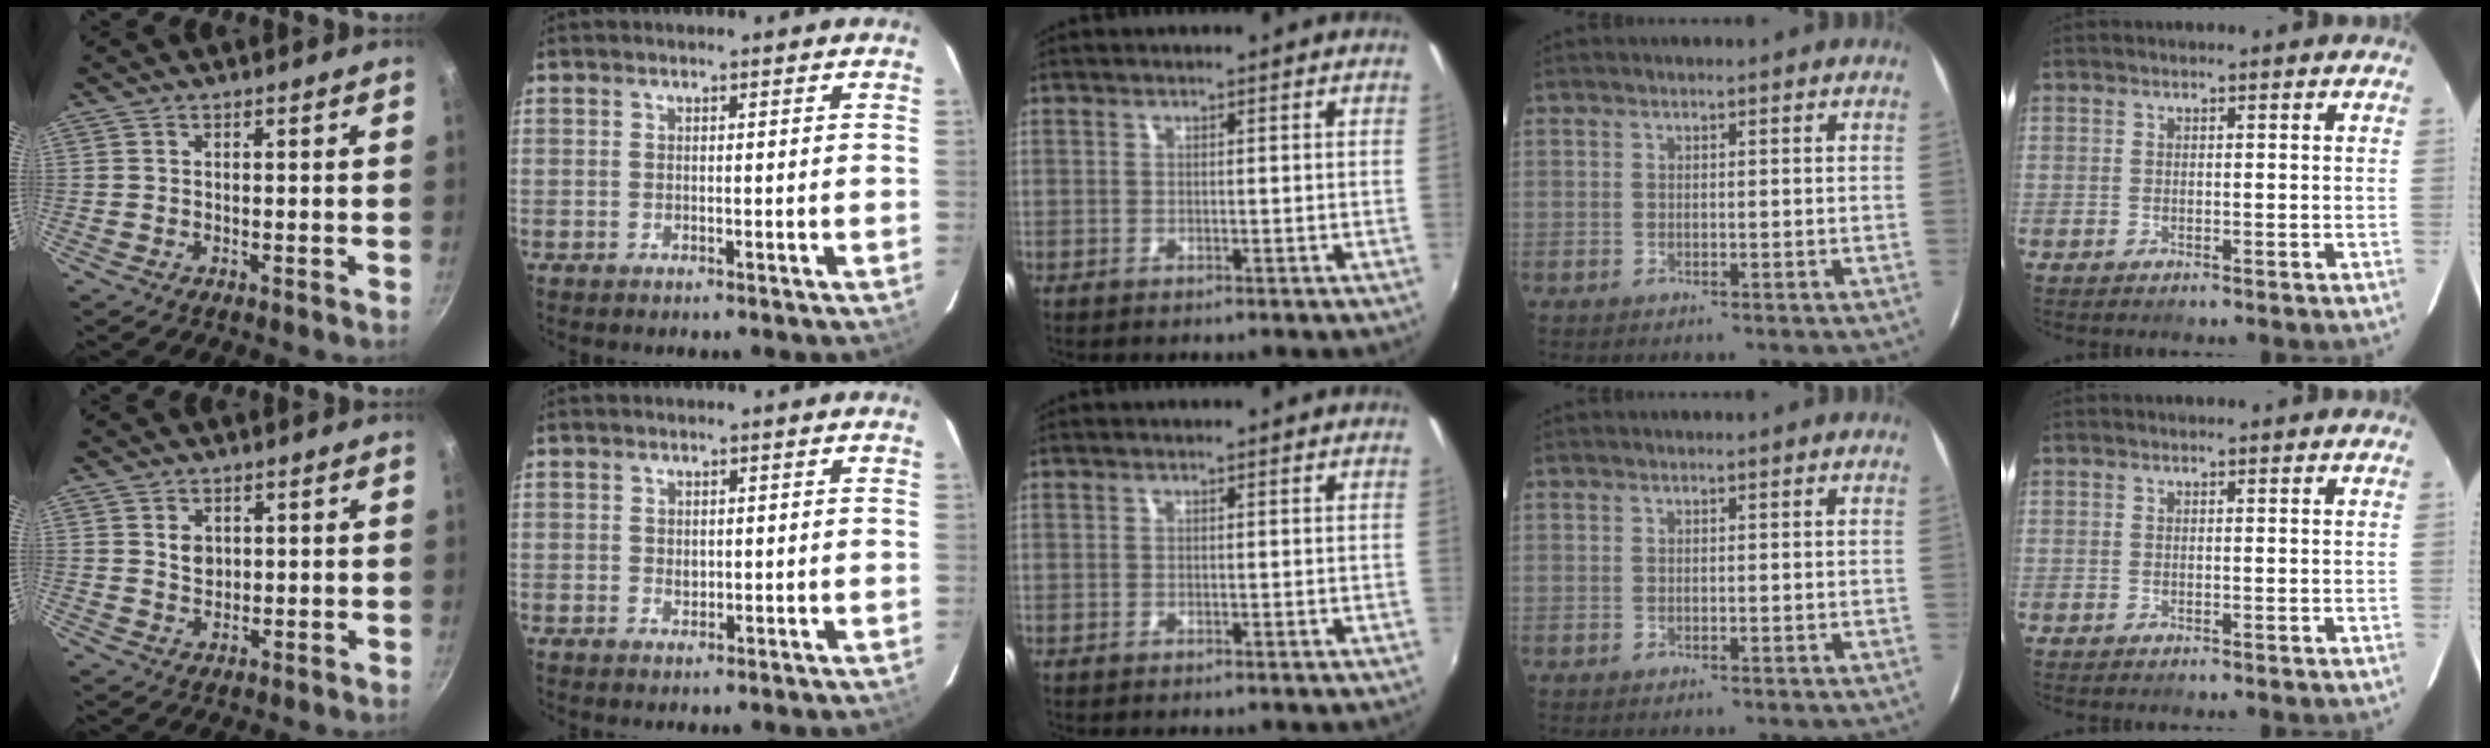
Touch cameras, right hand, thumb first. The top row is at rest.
{"thumb": {"total": 3.1, "force": [0.8, 2.4, 1.7], "torque": [-0.021, -0.005, 0.016]}, "index": {"total": 1.2, "force": [0.2, 1.1, 0.6], "torque": [-0.008, 0.002, 0.004]}}